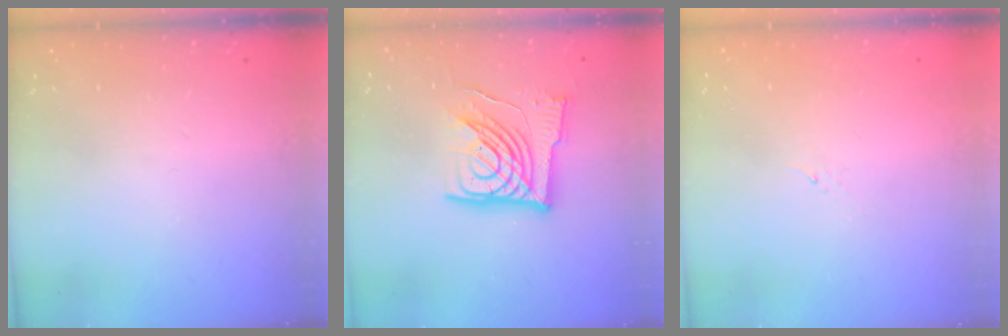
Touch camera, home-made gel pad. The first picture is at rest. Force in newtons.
{"total": 17.1, "press": 16.9, "slide": 2.3}
{"total": 1.2, "press": 1.1, "slide": 0.2}